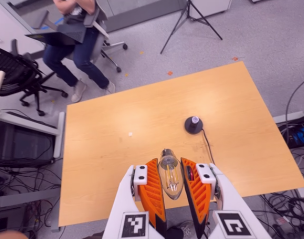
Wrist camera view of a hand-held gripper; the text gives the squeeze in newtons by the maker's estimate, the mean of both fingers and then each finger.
{"total": 14.8, "left": 16.3, "right": 13.2}